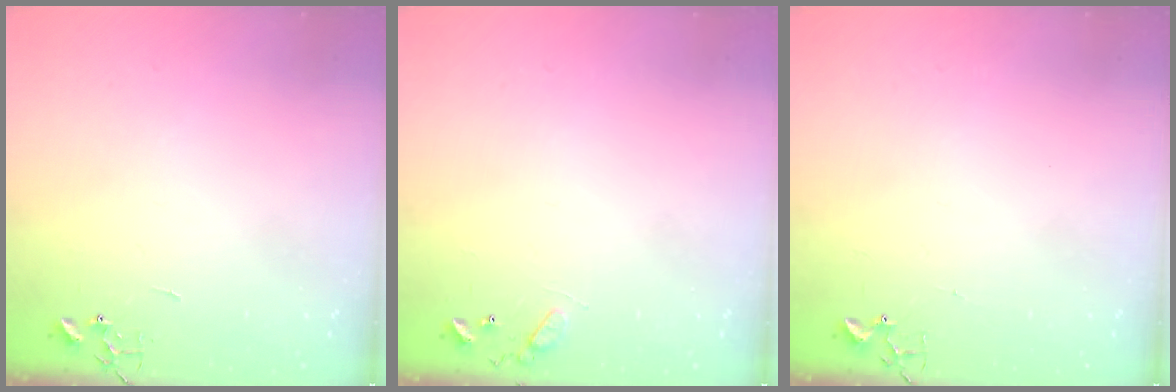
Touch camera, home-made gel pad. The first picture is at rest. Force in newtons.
{"total": 7.7, "press": 7.6, "slide": 0.5}
{"total": 1.9, "press": 1.9, "slide": 0.2}